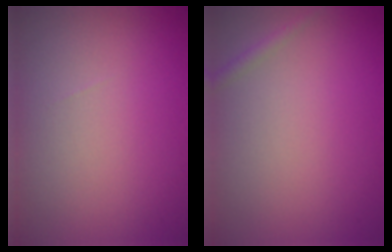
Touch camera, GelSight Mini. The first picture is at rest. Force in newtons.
{"total": 0.8, "press": 0.7, "slide": 0.1}